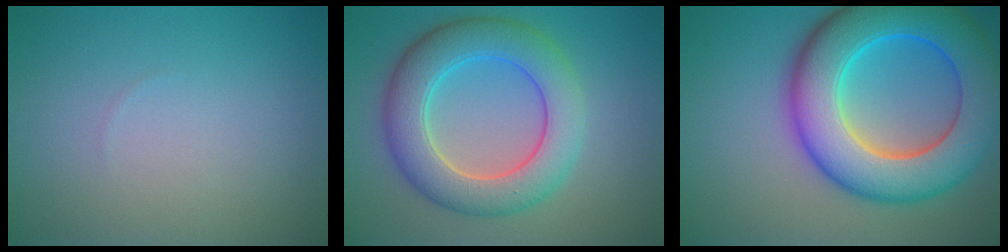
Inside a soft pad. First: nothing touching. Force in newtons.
{"total": 7.6, "press": 7.6, "slide": 0.1}
{"total": 12.2, "press": 12.2, "slide": 0.2}